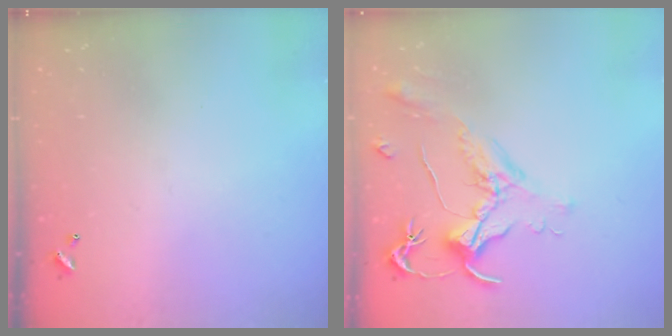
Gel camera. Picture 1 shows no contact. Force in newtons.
{"total": 1.6, "press": 1.5, "slide": 0.7}